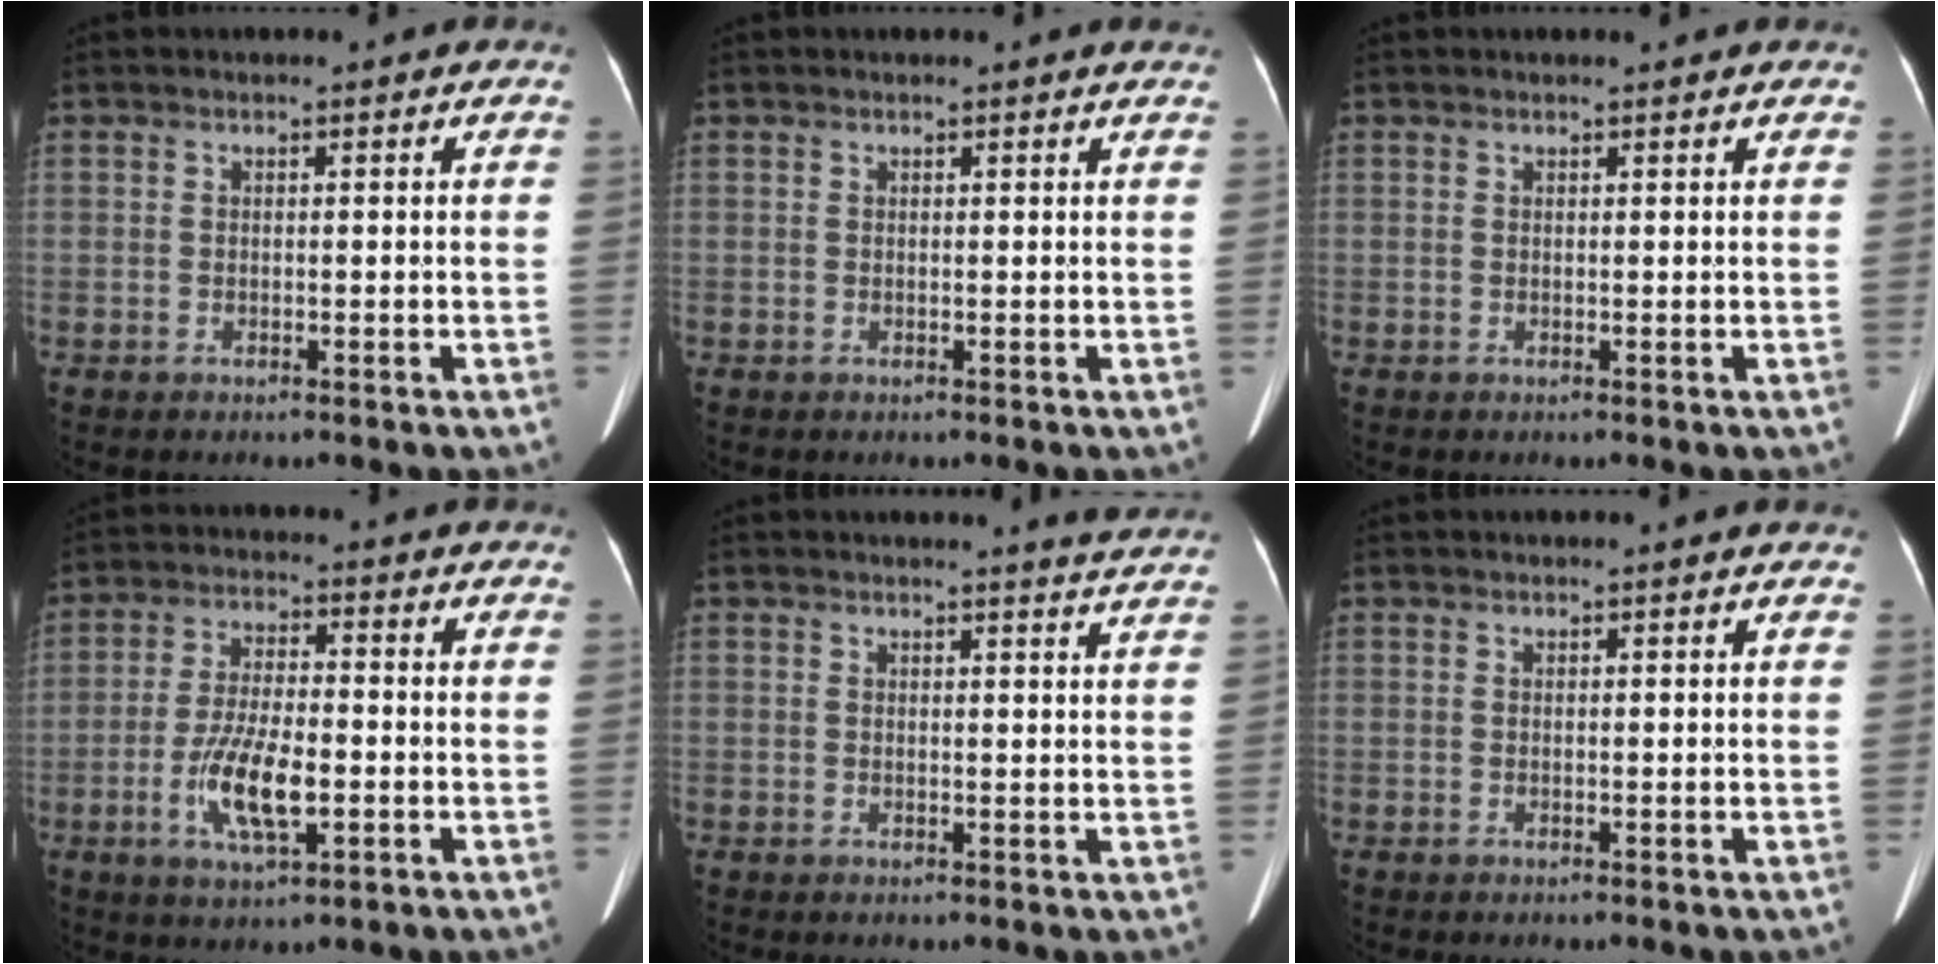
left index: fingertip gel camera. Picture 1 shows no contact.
{"total": 2.1, "force": [2.1, 0.1, 0.4], "torque": [-0.011, 0.001, 0.011]}
{"total": 1.4, "force": [1.4, 0.1, 0.5], "torque": [-0.010, 0.008, 0.017]}
{"total": 9.1, "force": [-2.7, 2.5, 8.3], "torque": [-0.168, -0.004, -0.046]}
{"total": 4.5, "force": [4.3, -0.4, 1.2], "torque": [-0.019, -0.007, 0.030]}
{"total": 1.0, "force": [1.0, -0.1, 0.4], "torque": [-0.012, 0.008, 0.014]}